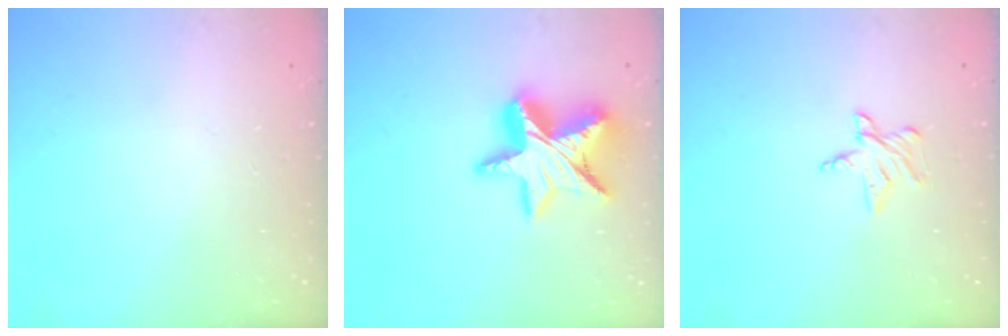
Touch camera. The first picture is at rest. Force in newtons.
{"total": 16.4, "press": 16.3, "slide": 1.3}
{"total": 3.7, "press": 3.7, "slide": 0.3}